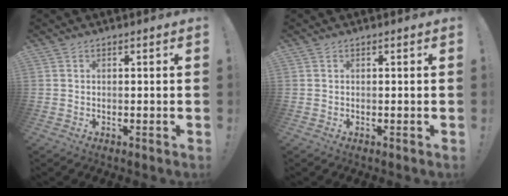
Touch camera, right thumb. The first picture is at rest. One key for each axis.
{"total": 0.0}